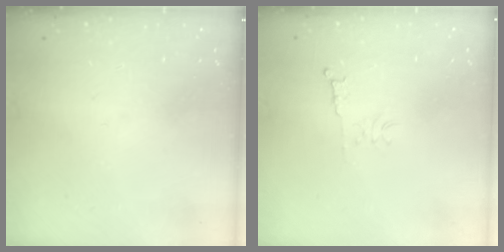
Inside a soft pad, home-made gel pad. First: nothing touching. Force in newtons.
{"total": 3.9, "press": 3.8, "slide": 0.5}